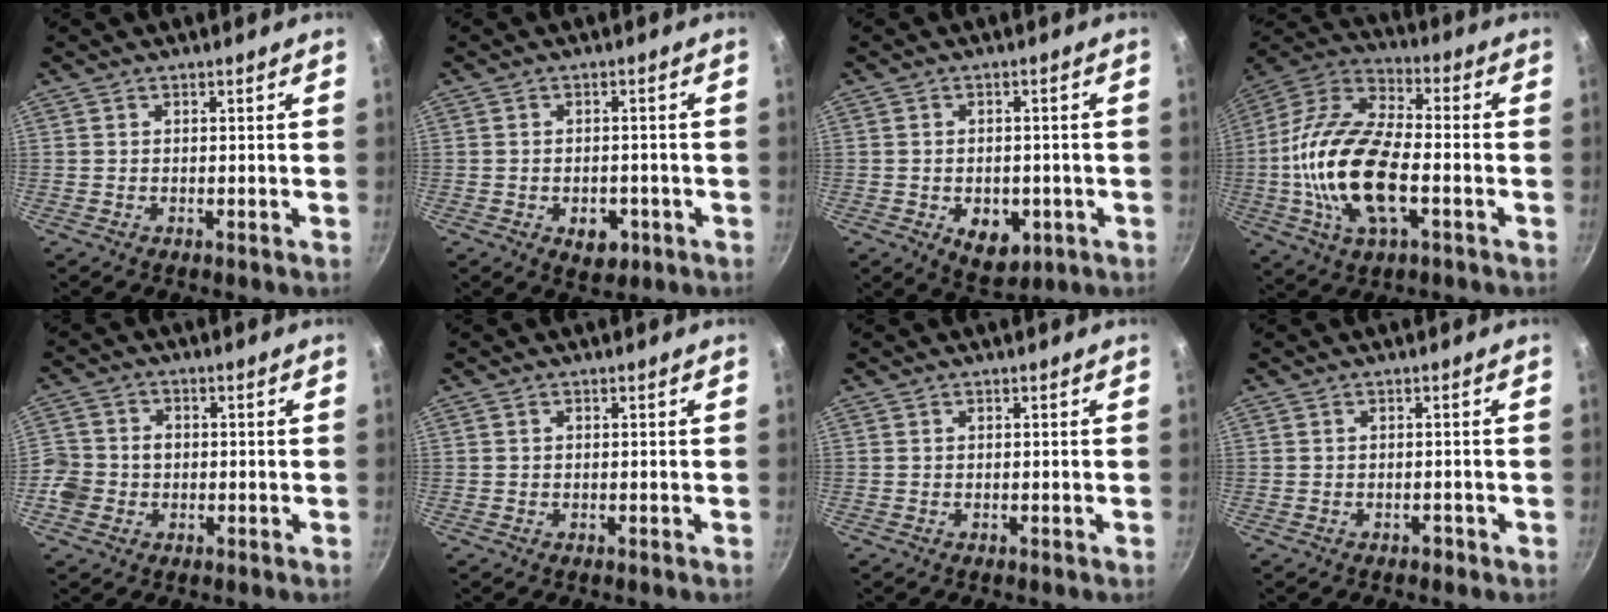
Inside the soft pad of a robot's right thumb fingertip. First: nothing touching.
{"total": 5.1, "force": [-1.9, 3.4, 3.3], "torque": [-0.031, 0.009, -0.018]}
{"total": 7.8, "force": [-2.4, 5.2, 5.3], "torque": [-0.052, 0.000, -0.022]}
{"total": 20.6, "force": [-3.7, 9.8, 17.7], "torque": [-0.336, 0.030, -0.086]}
{"total": 7.5, "force": [-1.7, 6.6, 3.2], "torque": [-0.049, 0.023, -0.045]}
{"total": 0.0}
{"total": 0.0}
{"total": 0.9, "force": [-0.6, 0.5, 0.4], "torque": [-0.001, 0.011, -0.003]}